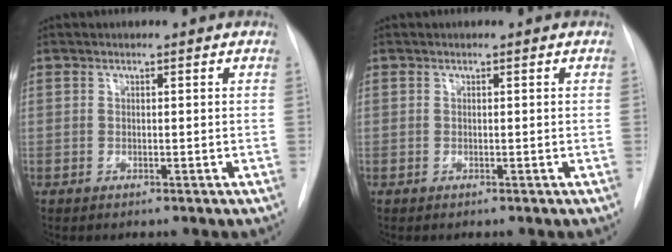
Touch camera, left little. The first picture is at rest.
{"total": 0.0}